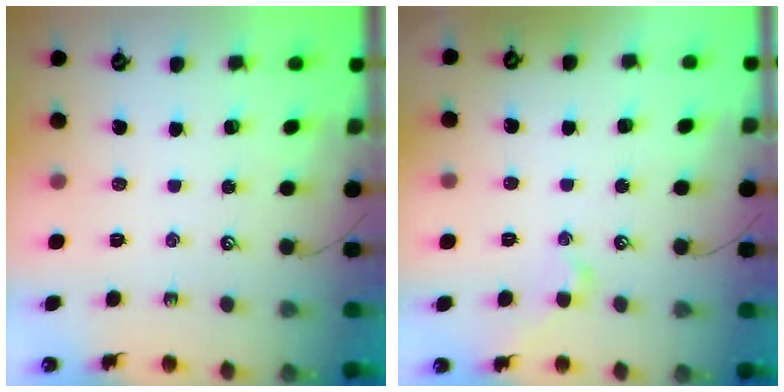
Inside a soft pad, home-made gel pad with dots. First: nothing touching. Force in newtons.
{"total": 0.9, "press": 0.8, "slide": 0.4}